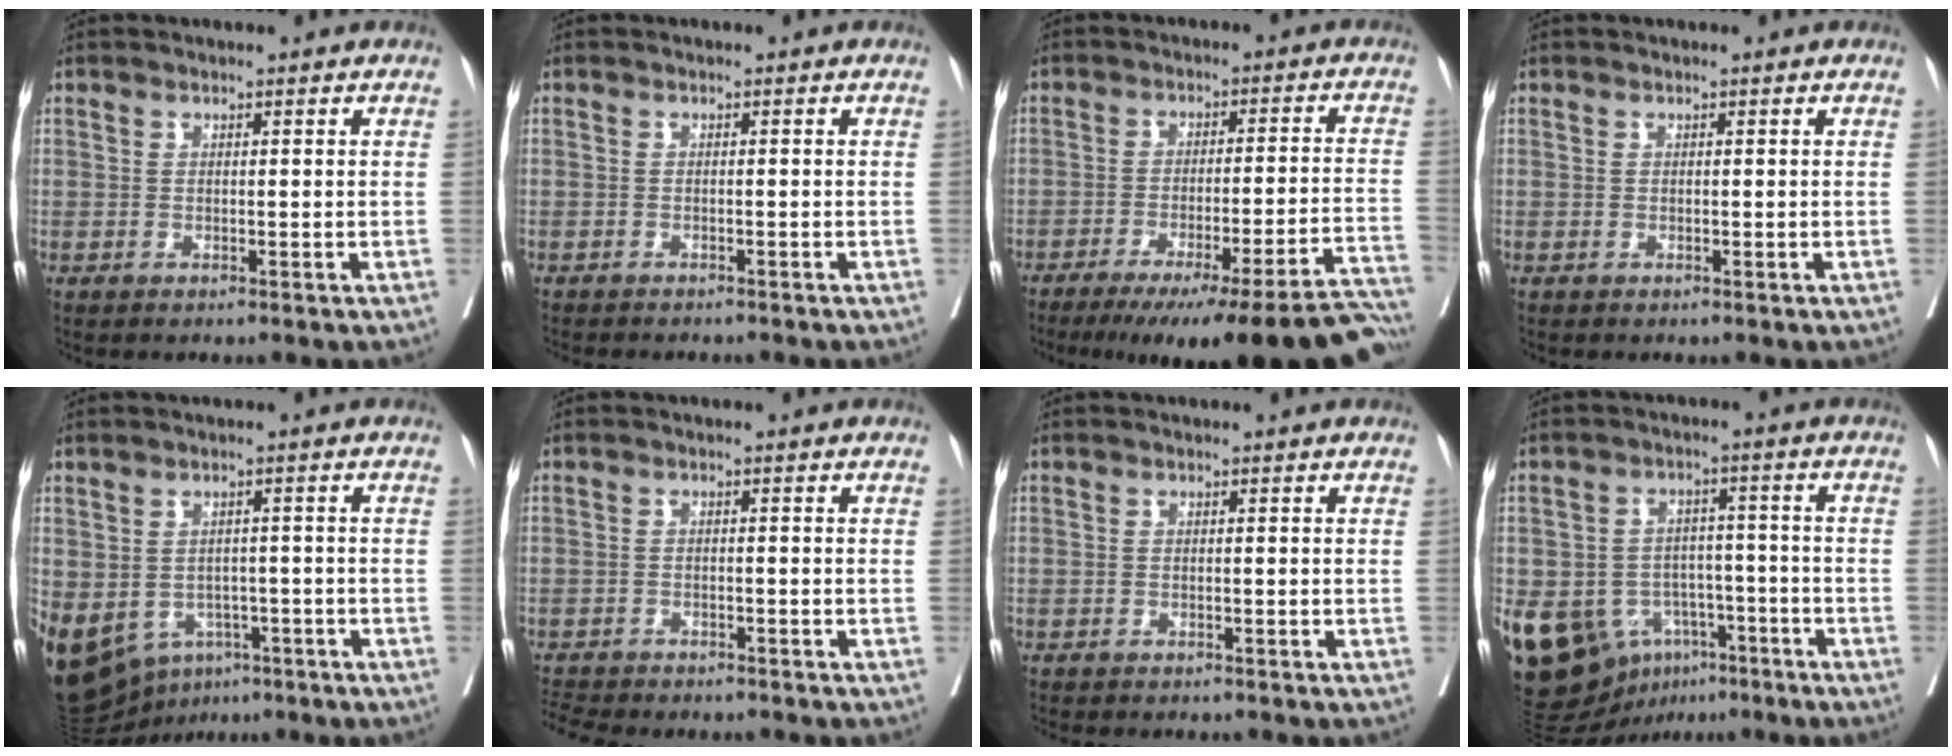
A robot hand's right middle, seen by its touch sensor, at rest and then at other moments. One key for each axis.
{"total": 6.1, "fx": -5.4, "fy": 1.3, "fz": 2.4, "tx": -0.027, "ty": -0.005, "tz": -0.071}
{"total": 26.4, "fx": -22.4, "fy": 1.1, "fz": 14.0, "tx": -0.103, "ty": -0.022, "tz": -0.293}
{"total": 0.0}
{"total": 21.2, "fx": -10.1, "fy": 15.5, "fz": 10.4, "tx": -0.304, "ty": -0.017, "tz": -0.133}
{"total": 8.0, "fx": -7.5, "fy": 1.6, "fz": 2.5, "tx": -0.042, "ty": -0.002, "tz": -0.110}
{"total": 6.6, "fx": -5.9, "fy": 1.4, "fz": 2.6, "tx": -0.029, "ty": -0.005, "tz": -0.077}
{"total": 14.5, "fx": -7.6, "fy": 10.2, "fz": 7.0, "tx": -0.123, "ty": 0.019, "tz": -0.113}